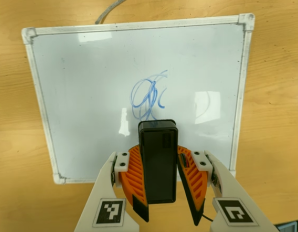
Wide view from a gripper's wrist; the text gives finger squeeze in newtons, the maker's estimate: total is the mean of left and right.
{"total": 8.0, "left": 8.7, "right": 7.3}